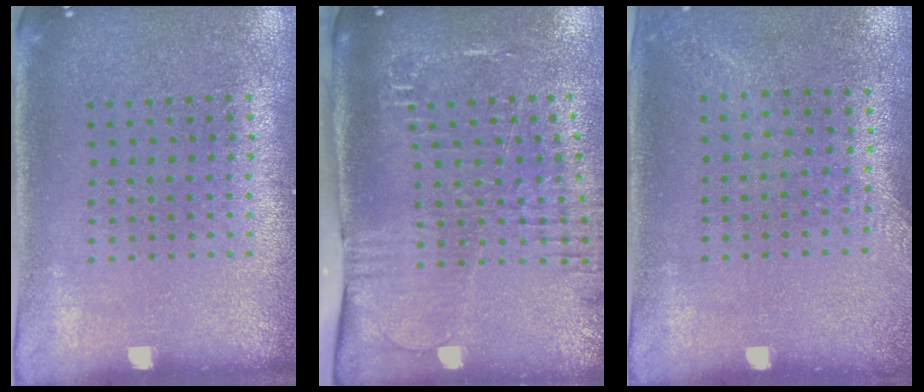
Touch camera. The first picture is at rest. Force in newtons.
{"total": 2.5, "press": 2.1, "slide": 1.3}
{"total": 1.3, "press": 1.2, "slide": 0.5}